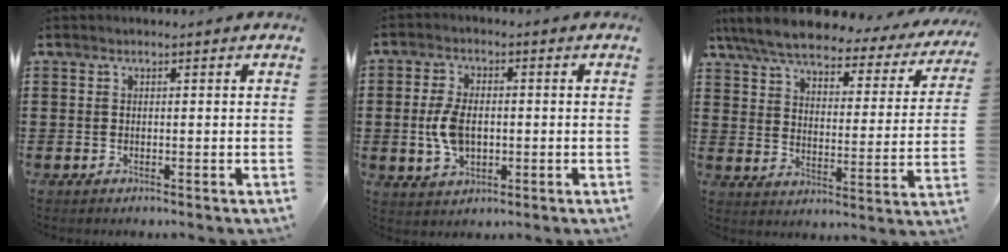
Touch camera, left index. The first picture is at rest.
{"total": 6.2, "force": [-0.2, 3.6, 5.1], "torque": [-0.124, -0.001, -0.011]}
{"total": 6.4, "force": [5.6, 1.3, 3.0], "torque": [-0.086, -0.031, 0.094]}